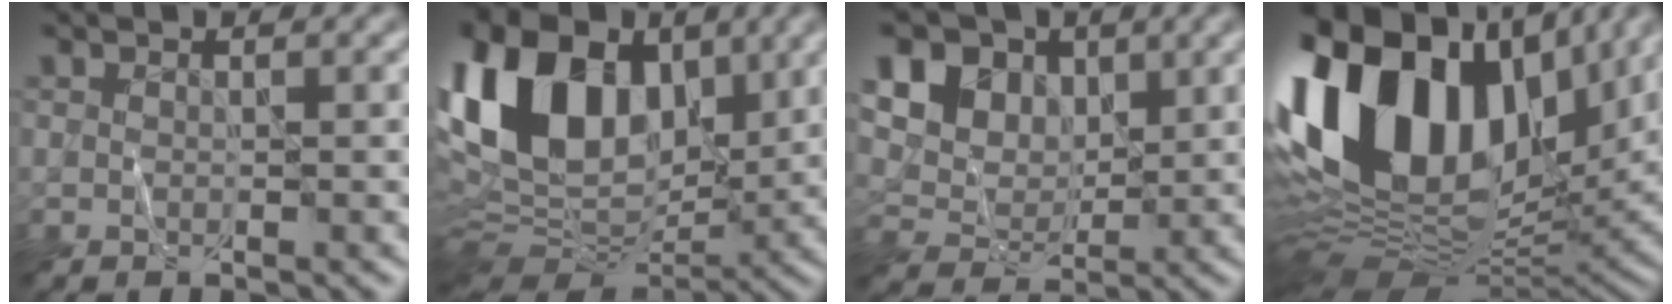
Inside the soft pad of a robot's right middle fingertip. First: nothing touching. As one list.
[{"total": 15.5, "force": [5.0, 10.1, 10.7], "torque": [-0.223, 0.025, 0.080]}, {"total": 13.9, "force": [6.6, 10.3, 6.6], "torque": [-0.159, 0.030, 0.119]}, {"total": 19.4, "force": [5.6, 11.7, 14.4], "torque": [-0.303, 0.028, 0.086]}]